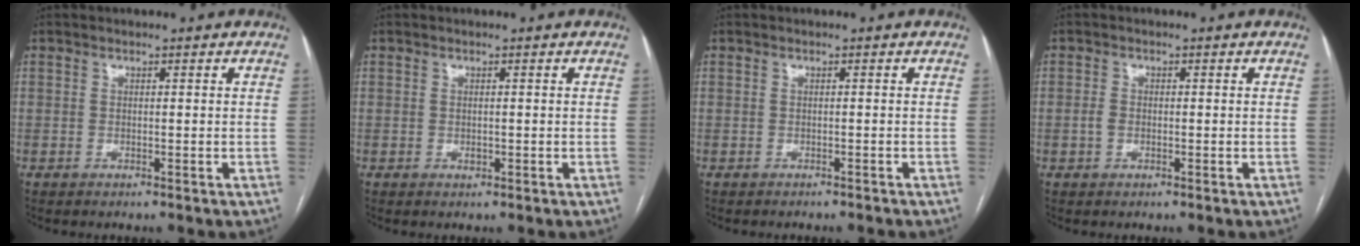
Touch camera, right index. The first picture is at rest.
{"total": 0.7, "force": [-0.2, 0.5, 0.5], "torque": [-0.008, 0.000, 0.000]}
{"total": 1.9, "force": [-1.9, 0.2, 0.5], "torque": [-0.011, -0.002, -0.023]}
{"total": 1.3, "force": [-0.3, 1.0, 0.8], "torque": [-0.015, 0.003, -0.003]}